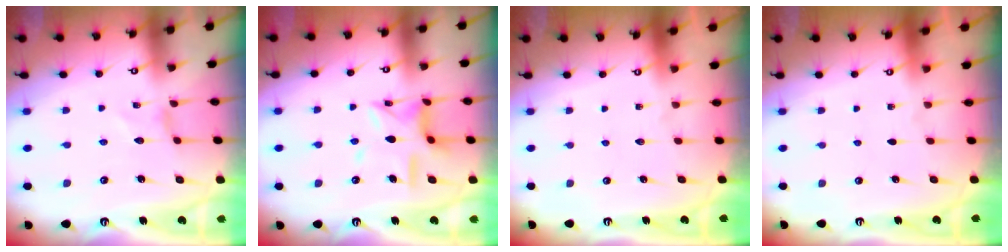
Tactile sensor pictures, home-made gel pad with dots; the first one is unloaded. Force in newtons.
{"total": 11.2, "press": 11.1, "slide": 1.0}
{"total": 0.0}
{"total": 0.0}